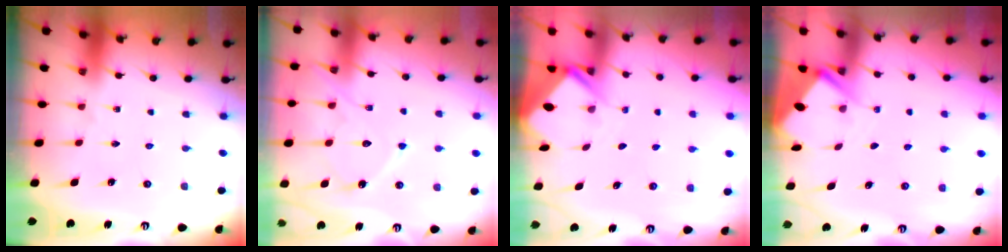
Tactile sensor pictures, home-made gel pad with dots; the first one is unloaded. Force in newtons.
{"total": 13.0, "press": 12.9, "slide": 0.9}
{"total": 2.3, "press": 2.3, "slide": 0.1}
{"total": 2.9, "press": 2.9, "slide": 0.4}